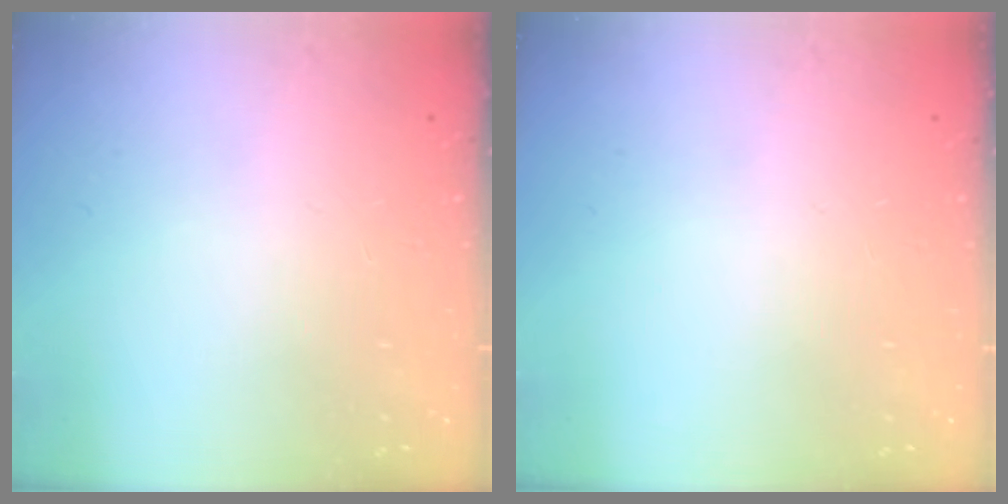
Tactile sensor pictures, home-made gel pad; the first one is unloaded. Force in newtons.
{"total": 0.0}